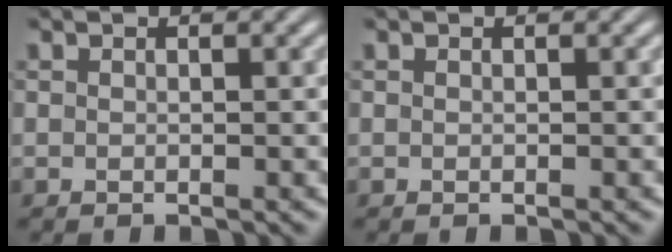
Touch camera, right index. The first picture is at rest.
{"total": 0.0}